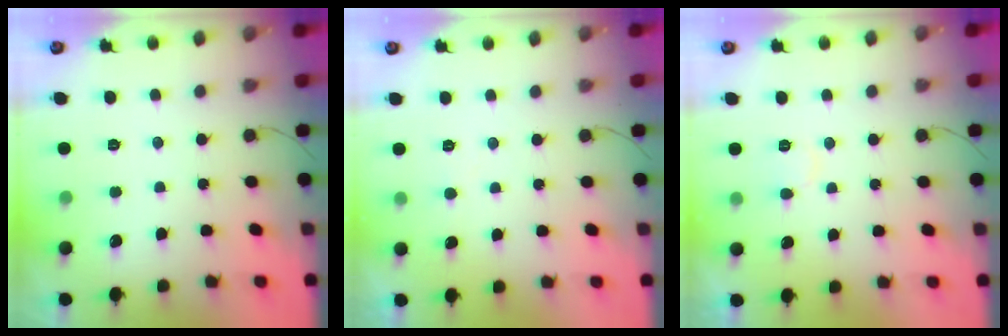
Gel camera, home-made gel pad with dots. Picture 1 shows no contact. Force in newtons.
{"total": 2.6, "press": 2.6, "slide": 0.3}
{"total": 5.6, "press": 5.6, "slide": 0.7}